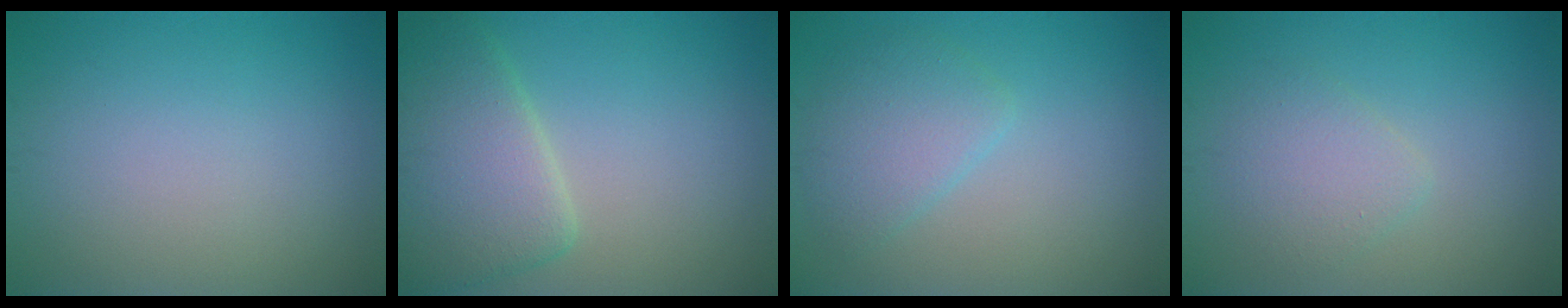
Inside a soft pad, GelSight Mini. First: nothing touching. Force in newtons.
{"total": 5.9, "press": 5.9, "slide": 0.5}
{"total": 3.2, "press": 3.1, "slide": 0.2}
{"total": 2.4, "press": 2.4, "slide": 0.2}